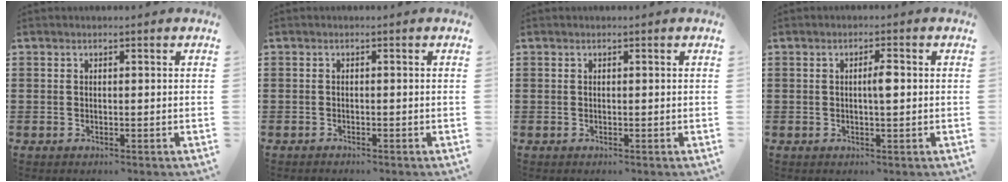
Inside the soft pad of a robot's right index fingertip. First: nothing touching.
{"total": 0.6, "force": [-0.6, 0.1, 0.0], "torque": [-0.002, 0.000, -0.013]}
{"total": 0.0}
{"total": 2.4, "force": [0.1, 0.4, 2.4], "torque": [-0.045, -0.002, 0.000]}